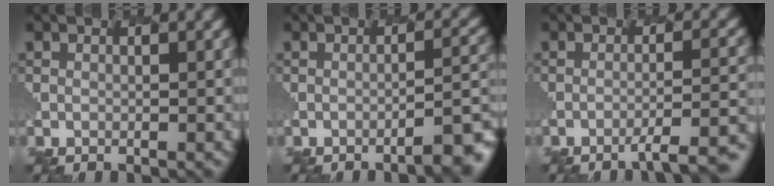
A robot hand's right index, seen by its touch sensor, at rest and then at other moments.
{"total": 4.4, "force": [-2.6, 1.1, 3.3], "torque": [-0.035, 0.005, -0.038]}
{"total": 5.7, "force": [-4.0, 1.2, 3.9], "torque": [-0.047, 0.006, -0.054]}